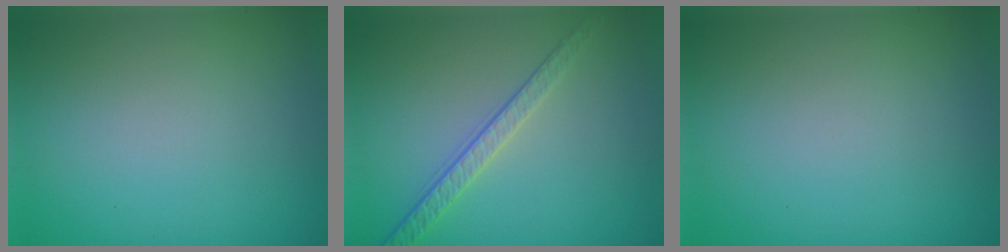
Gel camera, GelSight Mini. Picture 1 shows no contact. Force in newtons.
{"total": 2.4, "press": 2.0, "slide": 1.4}
{"total": 0.0}